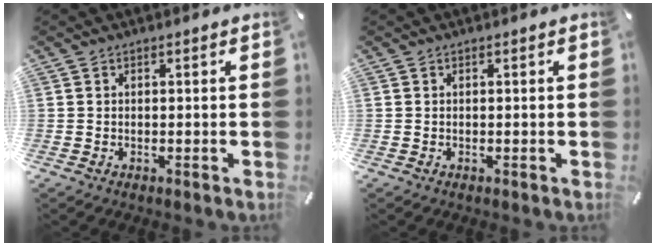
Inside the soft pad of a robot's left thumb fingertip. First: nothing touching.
{"total": 0.0}